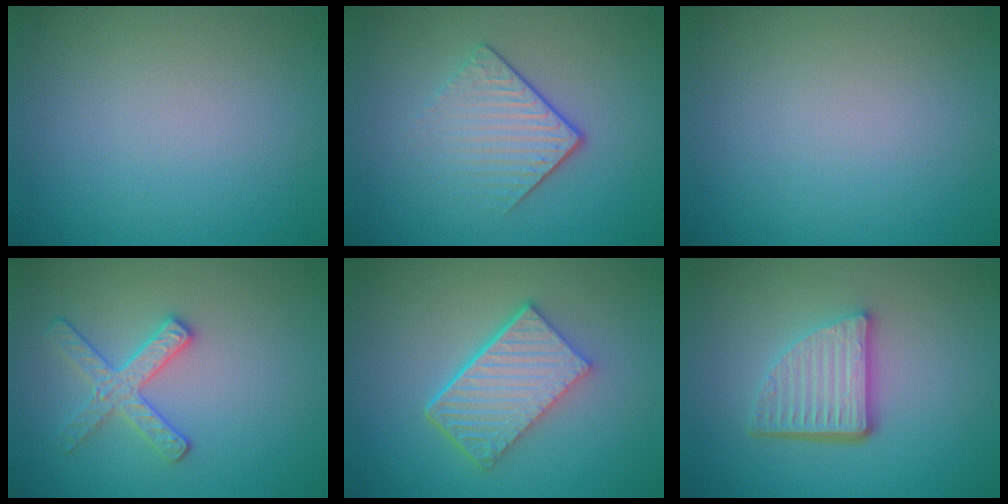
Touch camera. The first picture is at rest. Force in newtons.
{"total": 4.1, "press": 2.5, "slide": 3.2}
{"total": 0.0}
{"total": 2.8, "press": 2.7, "slide": 0.6}
{"total": 5.8, "press": 4.3, "slide": 4.0}
{"total": 5.2, "press": 3.6, "slide": 3.7}